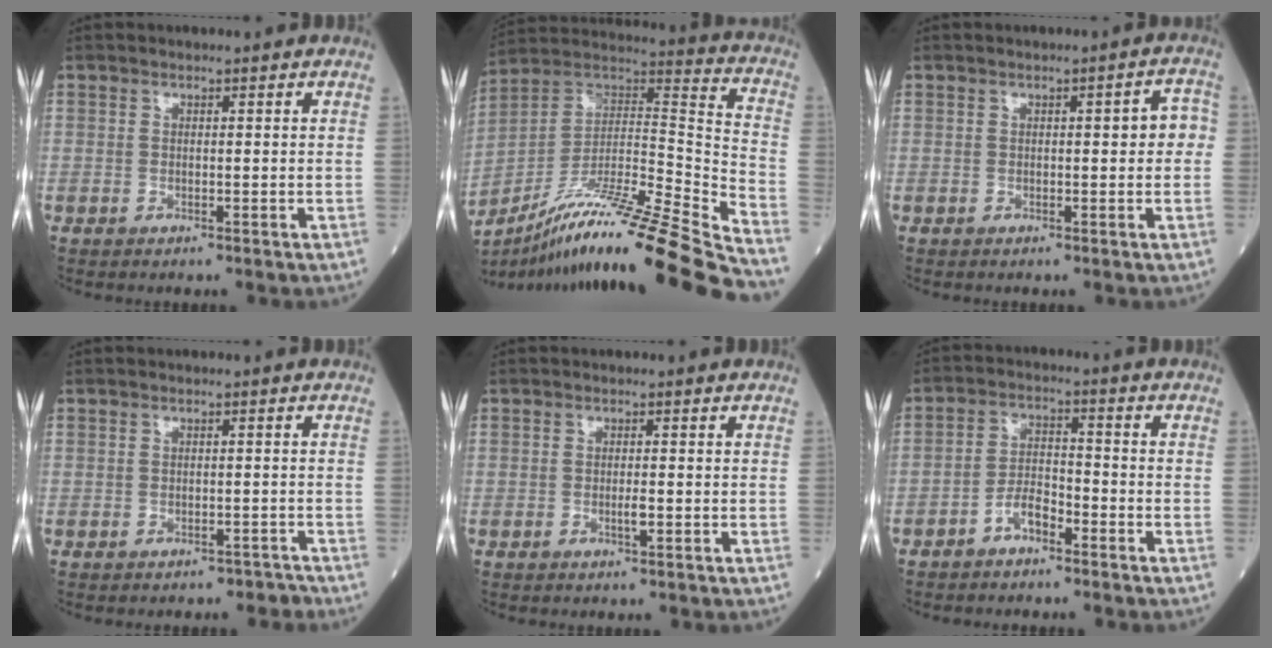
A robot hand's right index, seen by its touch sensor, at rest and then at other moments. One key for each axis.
{"total": 28.3, "fx": -22.6, "fy": -1.3, "fz": 17.0, "tx": -0.242, "ty": -0.023, "tz": -0.377}
{"total": 3.3, "fx": 0.1, "fy": 1.0, "fz": 3.1, "tx": -0.032, "ty": 0.012, "tz": -0.002}
{"total": 3.3, "fx": -3.0, "fy": 1.4, "fz": 0.1, "tx": 0.001, "ty": 0.002, "tz": -0.035}
{"total": 1.1, "fx": -0.4, "fy": 0.1, "fz": 1.0, "tx": -0.020, "ty": -0.001, "tz": -0.008}
{"total": 4.1, "fx": -2.8, "fy": 1.6, "fz": 2.5, "tx": -0.050, "ty": 0.011, "tz": -0.055}